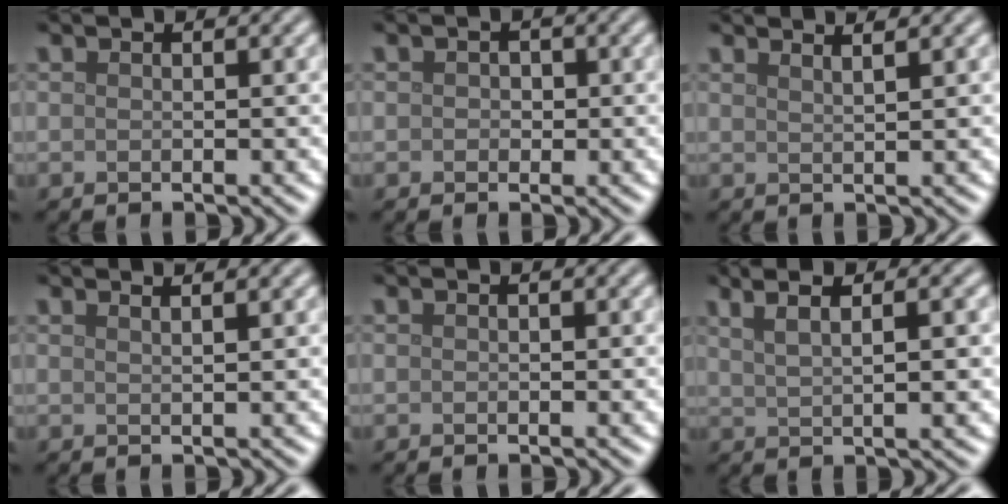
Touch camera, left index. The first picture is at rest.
{"total": 1.1, "force": [0.0, 1.0, 0.5], "torque": [-0.003, -0.001, -0.002]}
{"total": 2.6, "force": [2.0, 0.9, 1.4], "torque": [0.006, 0.012, 0.000]}
{"total": 2.6, "force": [1.8, 1.1, 1.5], "torque": [0.008, 0.011, -0.006]}
{"total": 0.0}
{"total": 5.8, "force": [2.8, 2.2, 4.6], "torque": [-0.057, 0.021, 0.023]}